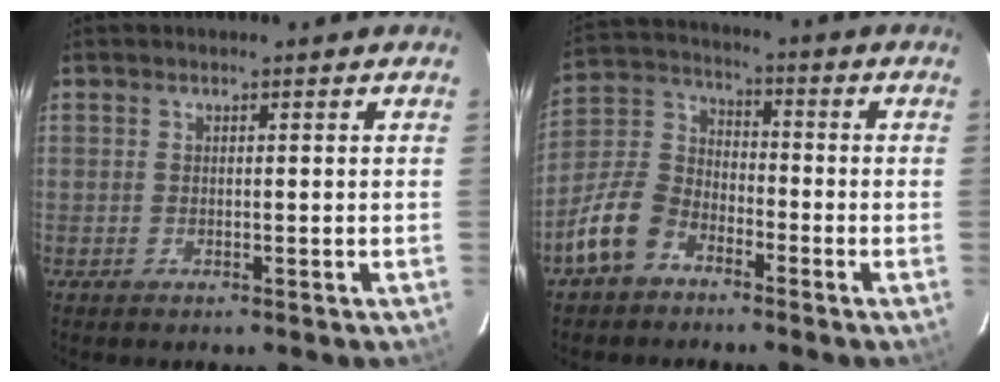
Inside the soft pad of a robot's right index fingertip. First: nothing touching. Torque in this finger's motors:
{"motor_torque": [-0.04, -0.28, -0.62, -0.21]}